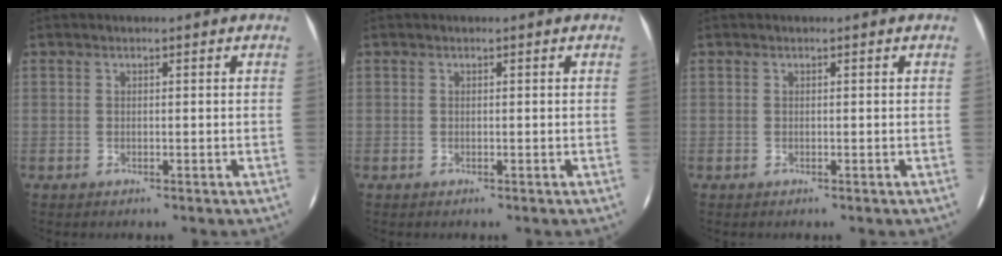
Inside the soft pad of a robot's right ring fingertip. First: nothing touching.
{"total": 0.0}
{"total": 0.0}